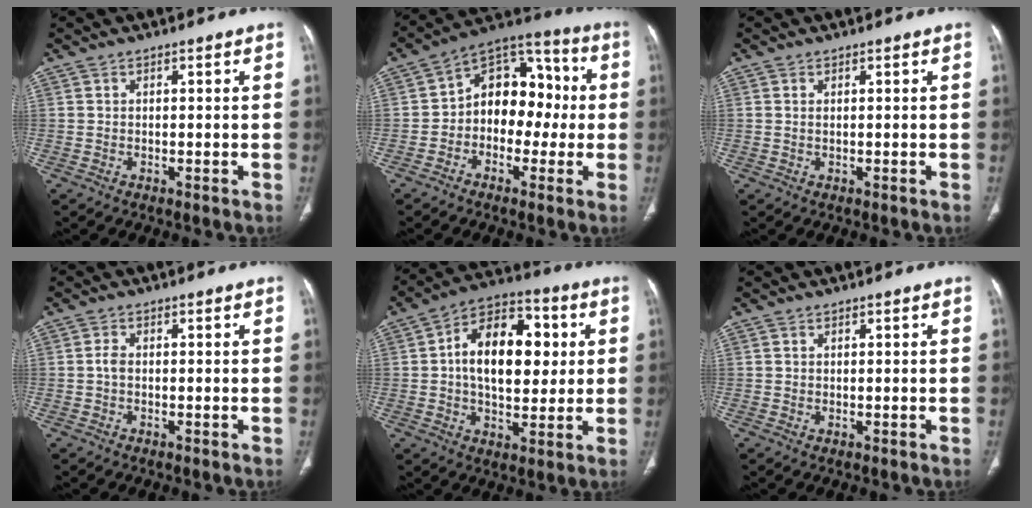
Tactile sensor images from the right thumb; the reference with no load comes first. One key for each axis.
{"total": 13.9, "fx": -0.9, "fy": 9.9, "fz": 9.6, "tx": -0.093, "ty": 0.048, "tz": -0.032}
{"total": 0.5, "fx": 0.1, "fy": 0.2, "fz": 0.5, "tx": -0.017, "ty": 0.002, "tz": 0.005}
{"total": 1.4, "fx": -0.2, "fy": 0.8, "fz": 1.1, "tx": -0.022, "ty": 0.002, "tz": -0.006}
{"total": 17.6, "fx": 2.5, "fy": 10.4, "fz": 13.9, "tx": -0.187, "ty": 0.014, "tz": 0.034}
{"total": 0.0}